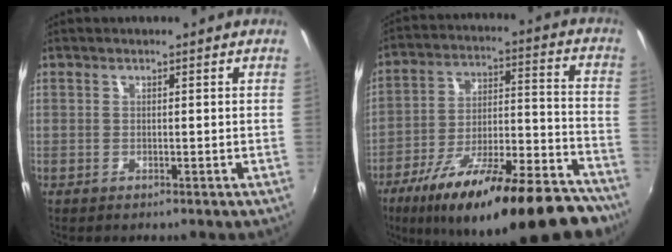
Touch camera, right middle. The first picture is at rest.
{"total": 27.8, "force": [-20.9, 7.3, 16.9], "torque": [-0.266, -0.030, -0.302]}